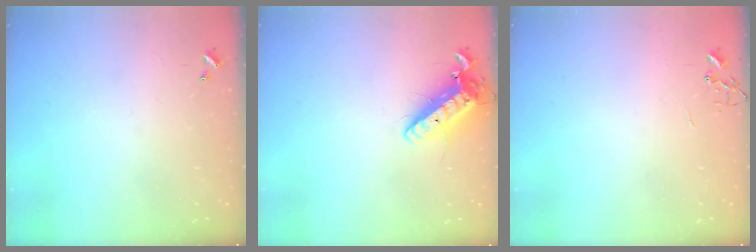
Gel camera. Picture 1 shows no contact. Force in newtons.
{"total": 13.9, "press": 13.7, "slide": 2.5}
{"total": 0.0}